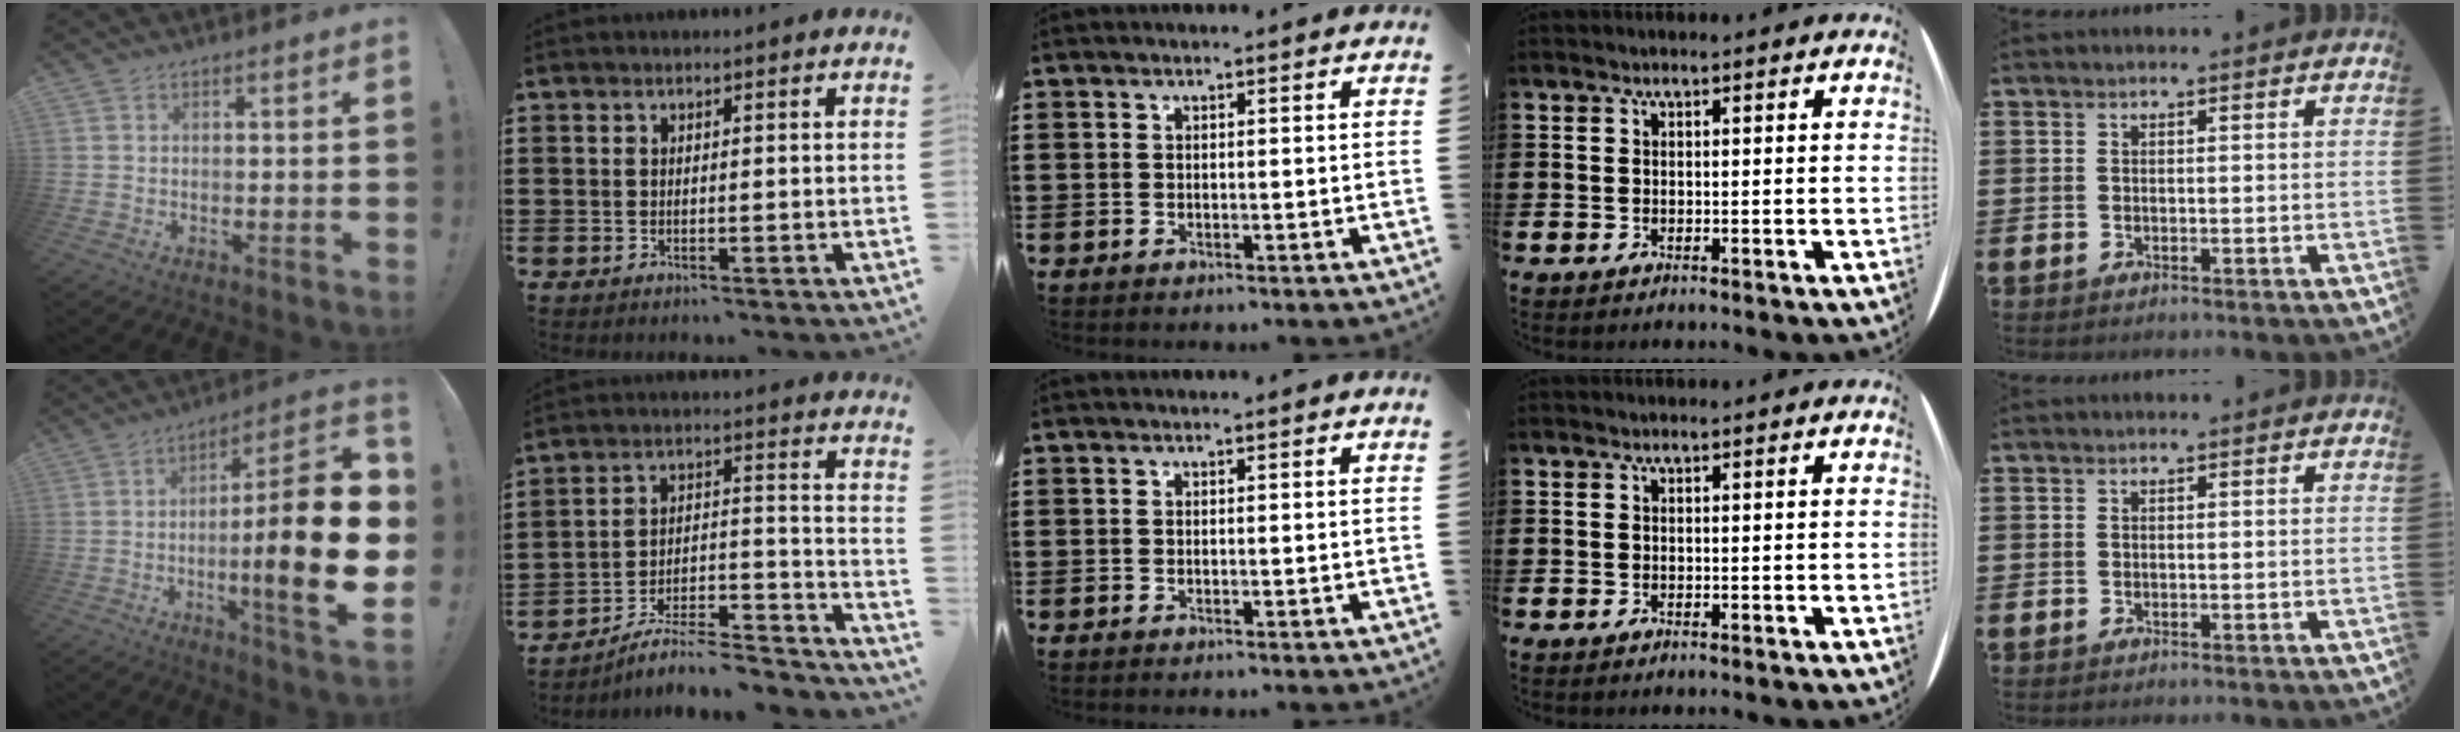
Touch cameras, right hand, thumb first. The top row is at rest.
{"thumb": {"total": 23.2, "force": [-4.1, 3.5, 22.6], "torque": [-0.361, 0.011, -0.068]}, "index": {"total": 7.0, "force": [-6.0, 2.0, 3.1], "torque": [-0.051, 0.004, -0.115]}}